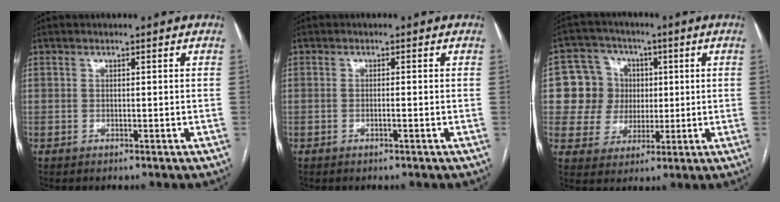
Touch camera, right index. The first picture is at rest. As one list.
[{"total": 0.7, "force": [-0.3, -0.1, 0.7], "torque": [-0.015, 0.002, -0.002]}, {"total": 9.0, "force": [1.2, 8.8, 1.5], "torque": [-0.033, 0.036, 0.026]}]